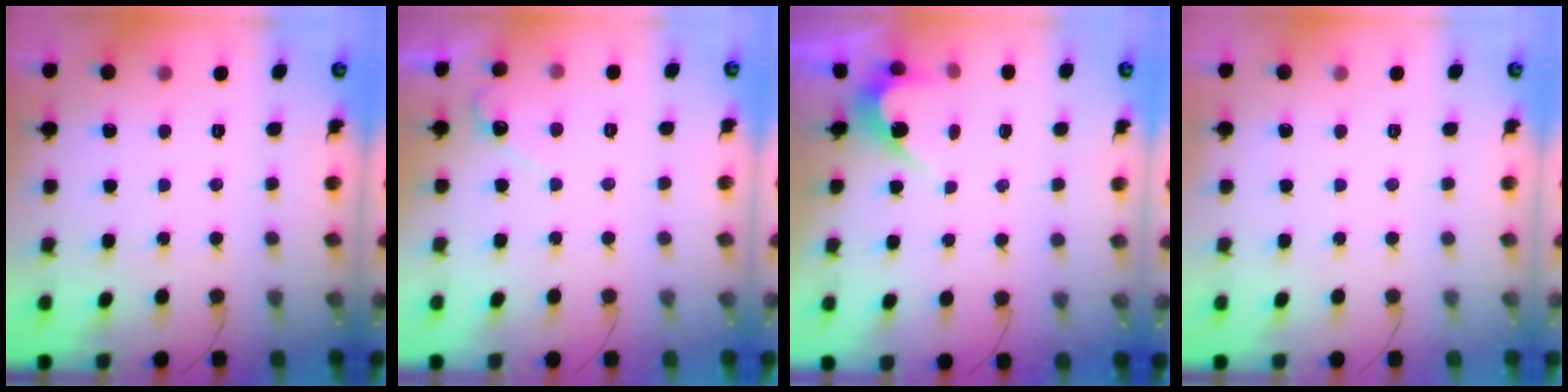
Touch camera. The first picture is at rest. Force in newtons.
{"total": 4.1, "press": 4.1, "slide": 0.3}
{"total": 2.9, "press": 2.9, "slide": 0.1}
{"total": 0.0}